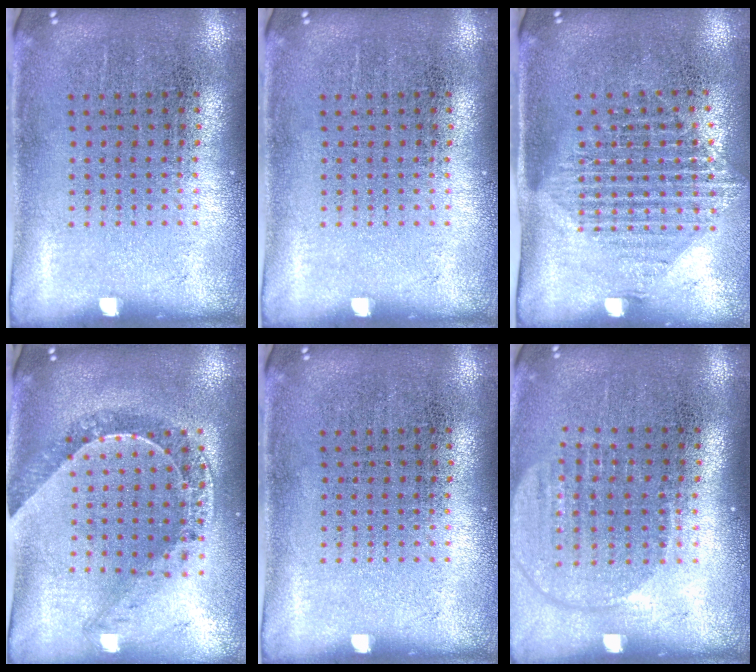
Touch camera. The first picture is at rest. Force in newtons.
{"total": 0.0}
{"total": 1.4, "press": 1.2, "slide": 0.8}
{"total": 0.7, "press": 0.7, "slide": 0.1}
{"total": 0.0}
{"total": 1.7, "press": 1.5, "slide": 0.8}